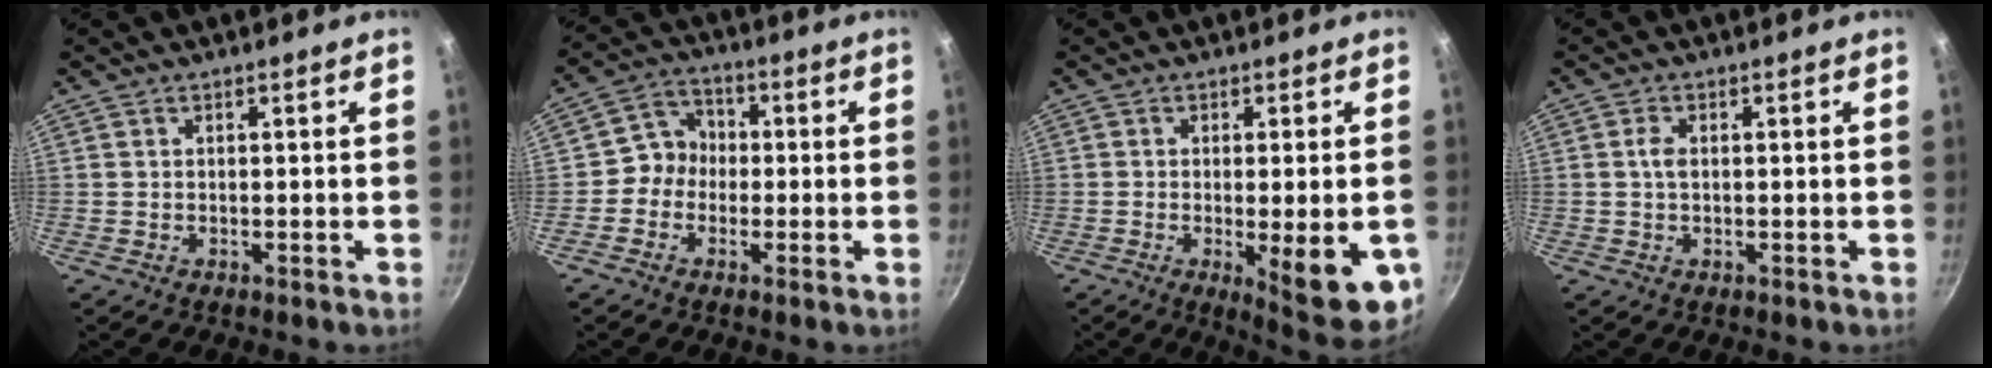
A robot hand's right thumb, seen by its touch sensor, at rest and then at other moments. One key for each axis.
{"total": 5.8, "fx": -1.0, "fy": 5.3, "fz": 2.1, "tx": -0.001, "ty": 0.022, "tz": -0.035}
{"total": 13.2, "fx": -3.3, "fy": 3.5, "fz": 12.3, "tx": -0.145, "ty": -0.008, "tz": -0.034}
{"total": 2.1, "fx": 0.2, "fy": 1.3, "fz": 1.7, "tx": -0.032, "ty": 0.005, "tz": 0.001}